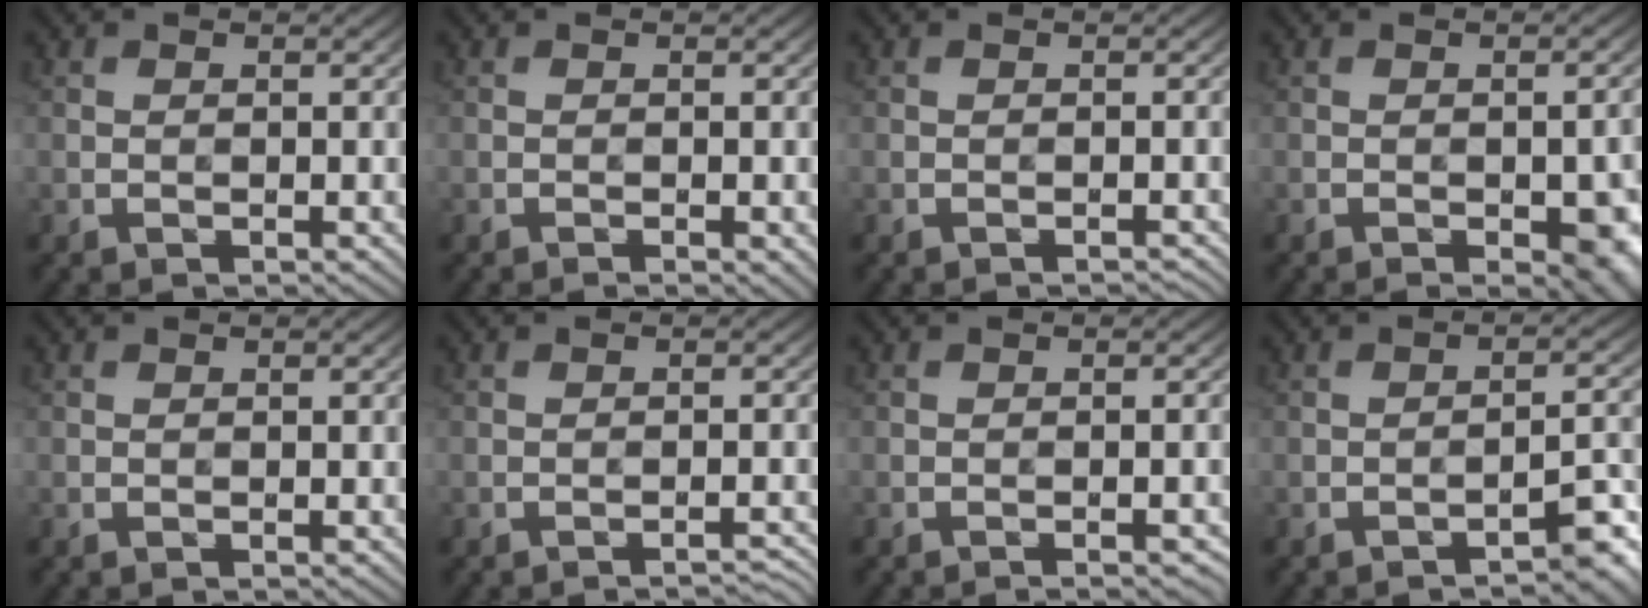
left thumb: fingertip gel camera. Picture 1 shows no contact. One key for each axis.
{"total": 1.0, "fx": -0.5, "fy": 0.1, "fz": 0.9, "tx": -0.013, "ty": -0.001, "tz": -0.010}
{"total": 0.8, "fx": -0.7, "fy": 0.0, "fz": 0.3, "tx": -0.002, "ty": 0.003, "tz": -0.013}
{"total": 6.3, "fx": -2.7, "fy": 2.5, "fz": 5.1, "tx": -0.060, "ty": -0.003, "tz": -0.028}
{"total": 0.0}
{"total": 2.0, "fx": -1.7, "fy": 0.2, "fz": 0.9, "tx": -0.006, "ty": 0.006, "tz": -0.027}
{"total": 1.8, "fx": -1.3, "fy": 0.3, "fz": 1.2, "tx": -0.011, "ty": 0.007, "tz": -0.018}
{"total": 4.1, "fx": -3.2, "fy": 0.5, "fz": 2.6, "tx": -0.030, "ty": 0.018, "tz": -0.045}